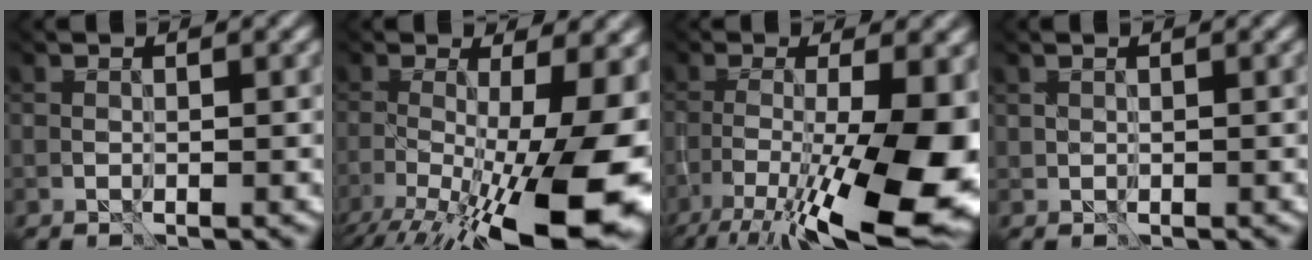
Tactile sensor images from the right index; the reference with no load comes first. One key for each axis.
{"total": 17.6, "fx": -6.2, "fy": 6.9, "fz": 15.0, "tx": -0.237, "ty": -0.024, "tz": -0.059}
{"total": 15.5, "fx": -7.0, "fy": 4.7, "fz": 13.0, "tx": -0.221, "ty": -0.003, "tz": -0.099}
{"total": 1.0, "fx": 0.8, "fy": 0.7, "fz": -0.1, "tx": 0.001, "ty": 0.001, "tz": 0.014}